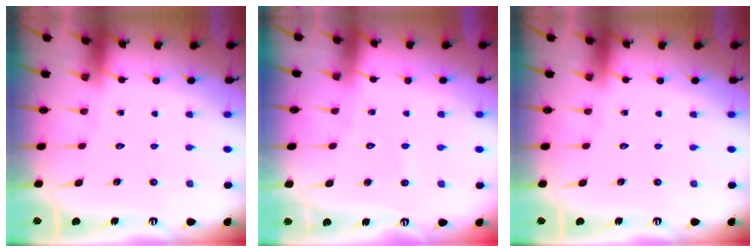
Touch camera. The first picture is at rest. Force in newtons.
{"total": 2.4, "press": 2.4, "slide": 0.3}
{"total": 0.0}